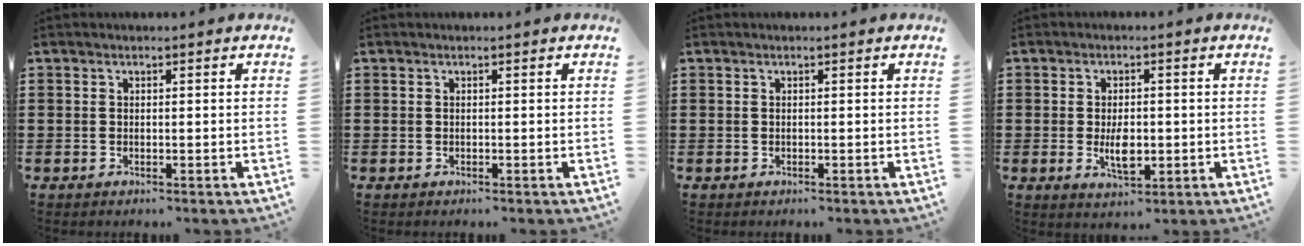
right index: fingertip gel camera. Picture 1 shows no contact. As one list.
[{"total": 0.0}, {"total": 0.0}, {"total": 4.8, "force": [-0.7, 2.3, 4.1], "torque": [-0.079, -0.005, -0.017]}]